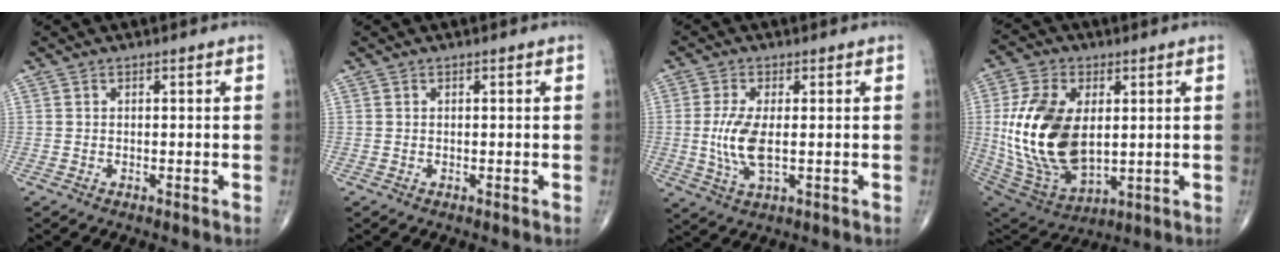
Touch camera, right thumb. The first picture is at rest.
{"total": 0.0}
{"total": 7.2, "force": [-0.2, 2.8, 6.6], "torque": [-0.150, -0.010, -0.003]}
{"total": 21.0, "force": [1.7, 12.3, 17.0], "torque": [-0.331, -0.017, 0.046]}